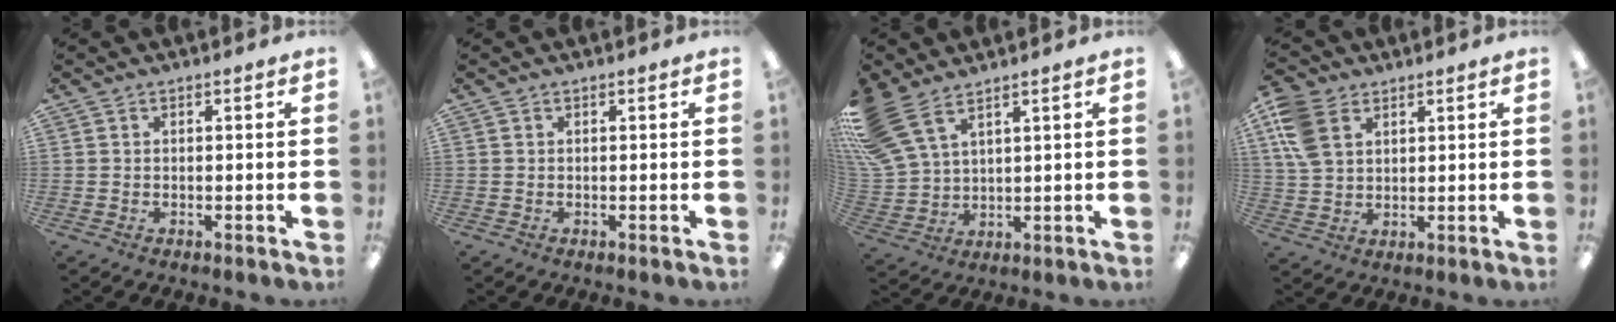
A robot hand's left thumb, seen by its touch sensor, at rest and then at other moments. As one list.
[{"total": 0.0}, {"total": 11.6, "force": [7.8, 5.2, 6.9], "torque": [-0.169, -0.027, 0.151]}, {"total": 9.1, "force": [4.5, 6.0, 5.3], "torque": [-0.137, -0.004, 0.086]}]